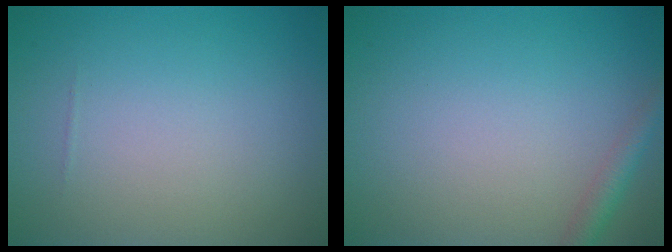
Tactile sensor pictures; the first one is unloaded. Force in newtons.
{"total": 1.8, "press": 1.8, "slide": 0.1}